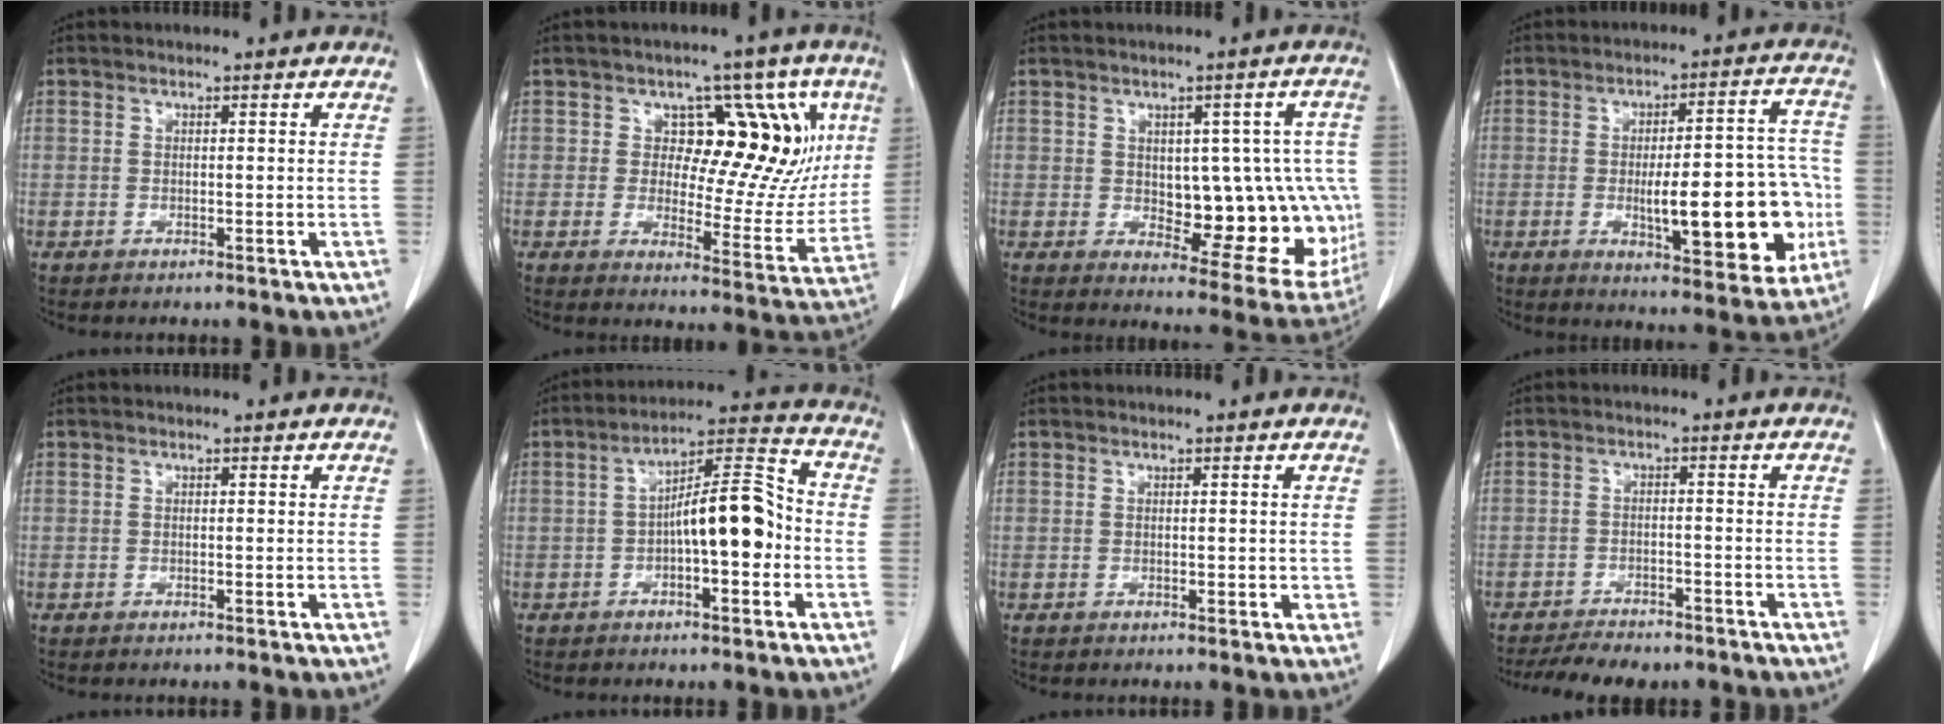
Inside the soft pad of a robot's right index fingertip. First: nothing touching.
{"total": 13.9, "force": [4.3, 7.6, 10.8], "torque": [-0.108, 0.023, 0.062]}
{"total": 14.6, "force": [-0.3, 7.2, 12.7], "torque": [-0.130, 0.015, 0.018]}
{"total": 17.0, "force": [-3.5, 5.0, 15.8], "torque": [-0.201, 0.021, -0.035]}
{"total": 0.0}
{"total": 10.7, "force": [-1.7, 2.8, 10.1], "torque": [-0.166, 0.033, -0.028]}
{"total": 0.9, "force": [0.1, 0.6, 0.7], "torque": [-0.007, 0.000, 0.004]}
{"total": 7.8, "force": [-6.8, 2.6, 2.9], "torque": [-0.037, -0.005, -0.099]}